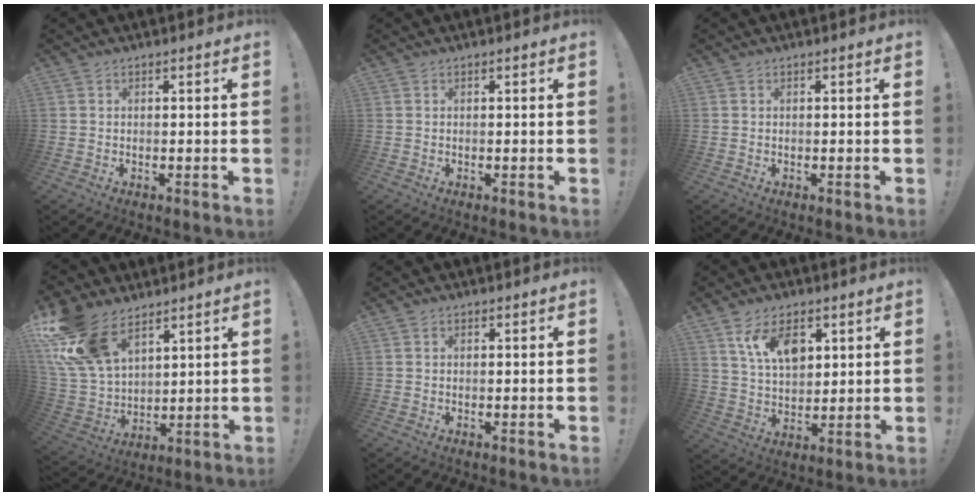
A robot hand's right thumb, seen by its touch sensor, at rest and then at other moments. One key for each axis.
{"total": 0.0}
{"total": 0.0}
{"total": 18.9, "fx": 11.3, "fy": 11.0, "fz": 10.5, "tx": -0.228, "ty": -0.058, "tz": 0.216}
{"total": 0.0}
{"total": 11.4, "fx": 6.0, "fy": 6.5, "fz": 7.1, "tx": -0.116, "ty": -0.020, "tz": 0.110}